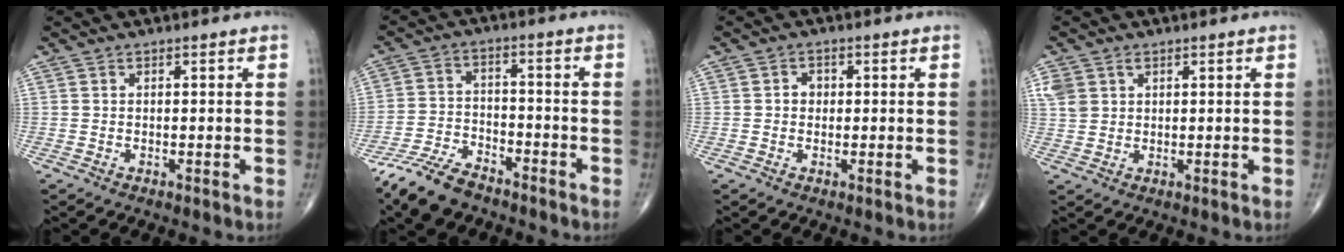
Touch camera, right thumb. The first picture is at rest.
{"total": 9.5, "force": [-7.4, 4.2, 4.2], "torque": [-0.082, 0.028, -0.144]}
{"total": 1.8, "force": [0.1, 1.6, 0.9], "torque": [-0.003, 0.005, -0.003]}
{"total": 4.9, "force": [2.0, 3.8, 2.3], "torque": [-0.047, 0.001, 0.049]}